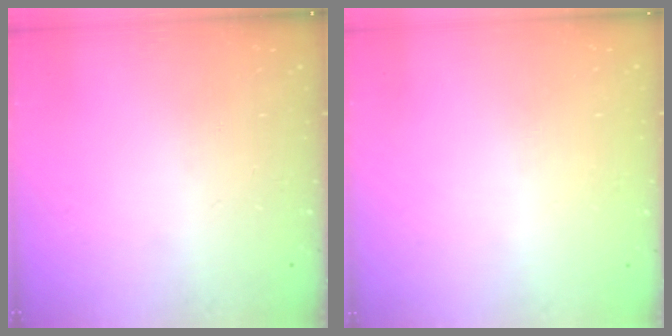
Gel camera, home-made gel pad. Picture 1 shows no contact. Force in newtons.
{"total": 0.5, "press": 0.5, "slide": 0.1}